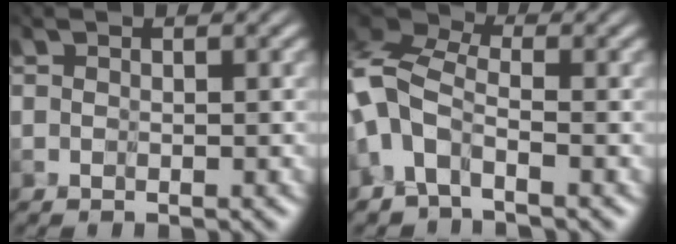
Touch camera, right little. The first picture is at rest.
{"total": 4.4, "force": [-2.6, 2.3, 2.7], "torque": [-0.066, 0.008, -0.067]}